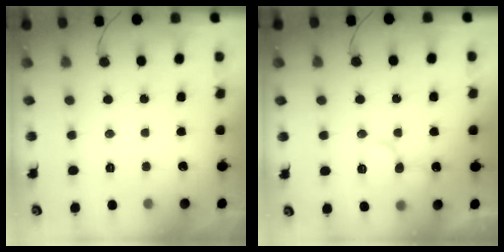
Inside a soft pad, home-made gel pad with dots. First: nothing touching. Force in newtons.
{"total": 11.5, "press": 11.4, "slide": 1.4}